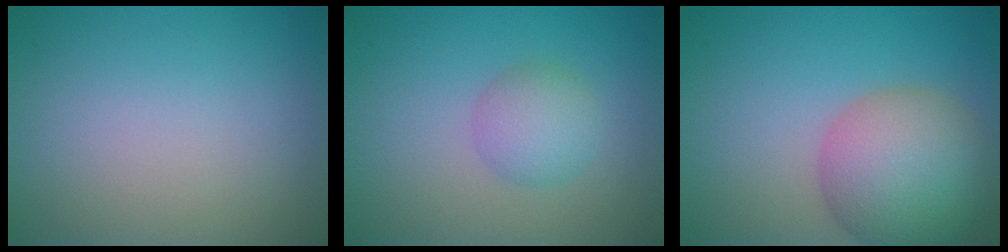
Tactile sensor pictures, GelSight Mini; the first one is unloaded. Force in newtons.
{"total": 2.9, "press": 2.9, "slide": 0.0}
{"total": 8.6, "press": 8.6, "slide": 0.3}